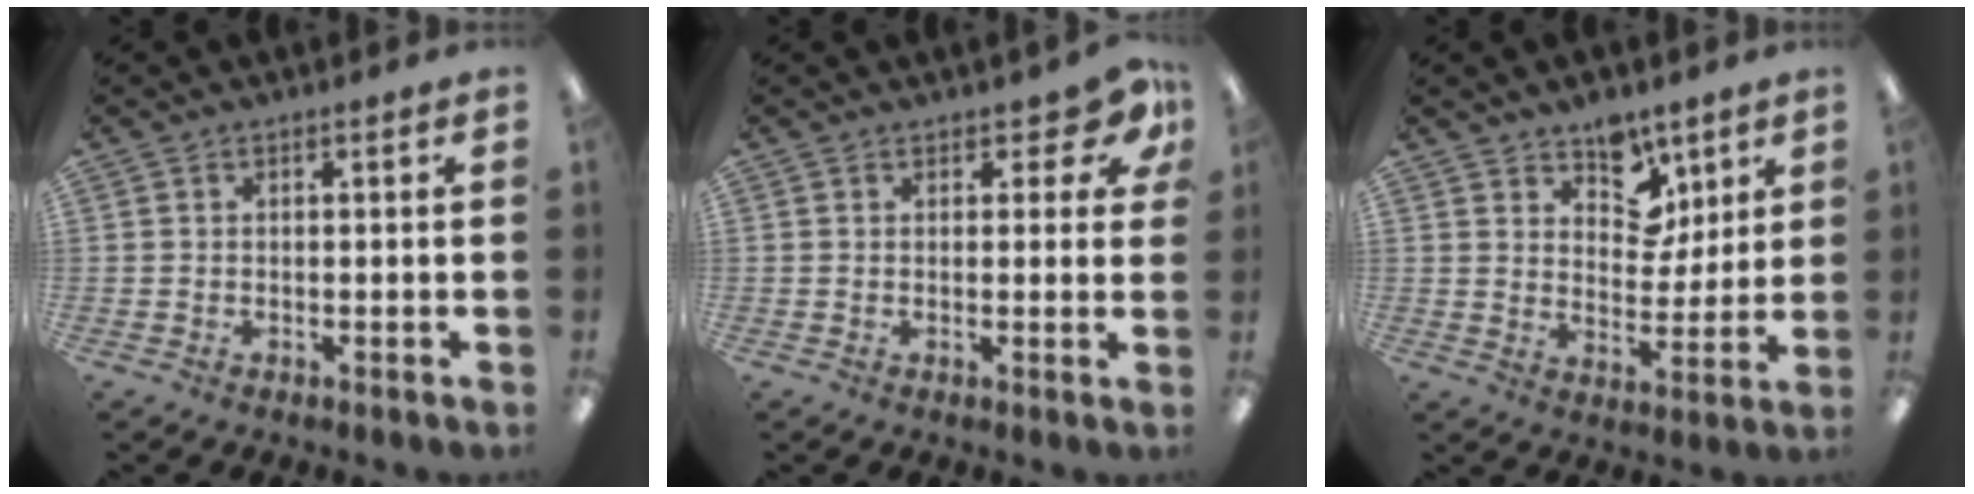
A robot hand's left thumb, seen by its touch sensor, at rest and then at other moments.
{"total": 5.7, "force": [3.6, 2.9, 3.4], "torque": [-0.032, -0.015, 0.059]}
{"total": 9.6, "force": [6.9, 6.0, 2.8], "torque": [-0.032, -0.047, 0.125]}